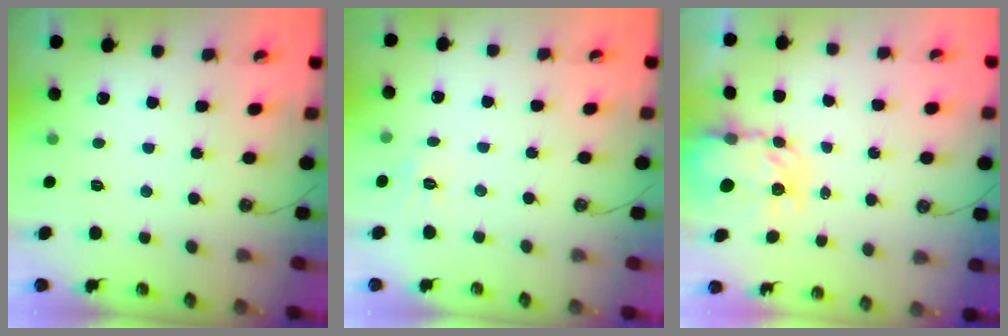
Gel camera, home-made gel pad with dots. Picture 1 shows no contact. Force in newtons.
{"total": 5.3, "press": 5.2, "slide": 0.6}
{"total": 6.3, "press": 6.3, "slide": 0.6}